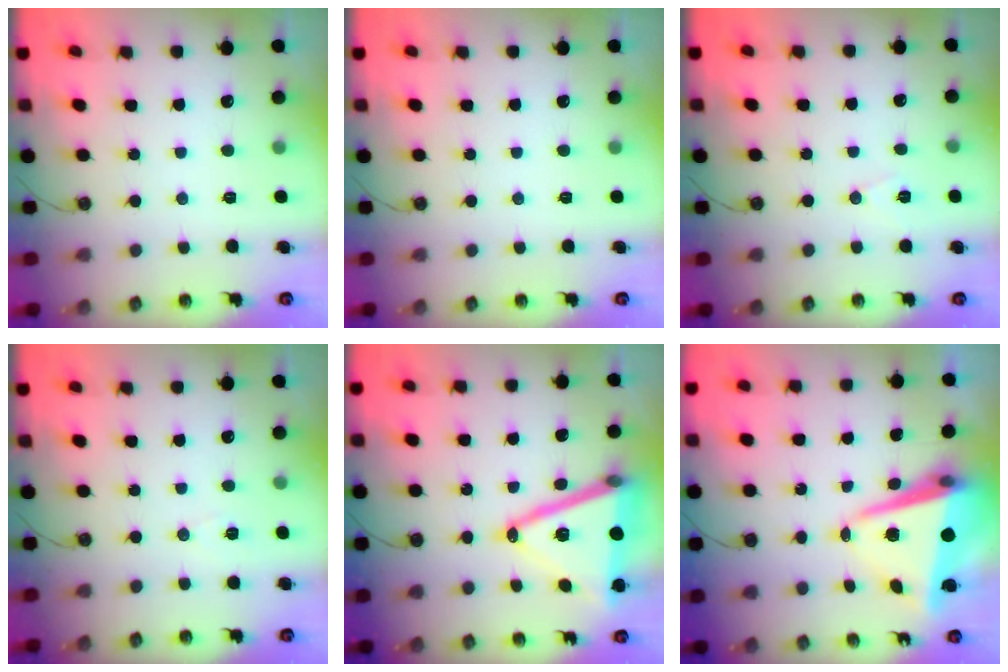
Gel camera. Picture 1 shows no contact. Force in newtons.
{"total": 0.0}
{"total": 7.1, "press": 5.5, "slide": 4.5}
{"total": 6.6, "press": 4.8, "slide": 4.5}
{"total": 20.5, "press": 20.1, "slide": 3.9}
{"total": 10.7, "press": 10.7, "slide": 0.9}